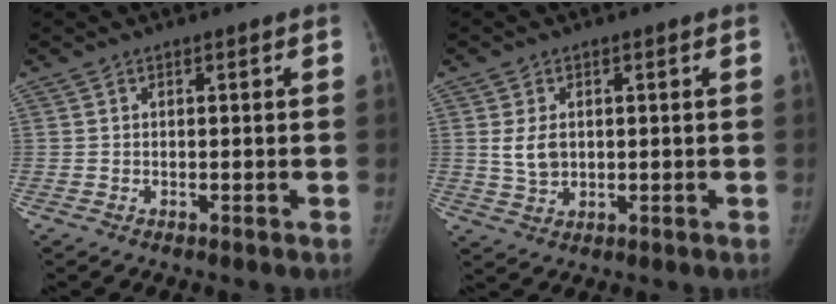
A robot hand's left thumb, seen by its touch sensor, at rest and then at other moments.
{"total": 4.4, "force": [0.6, 3.1, 3.0], "torque": [-0.047, -0.005, 0.021]}